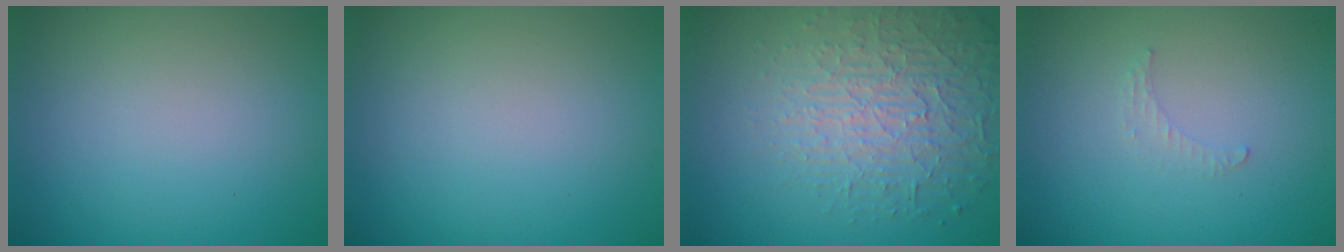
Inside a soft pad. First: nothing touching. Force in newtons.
{"total": 0.0}
{"total": 5.1, "press": 4.3, "slide": 2.6}
{"total": 0.8, "press": 0.8, "slide": 0.3}